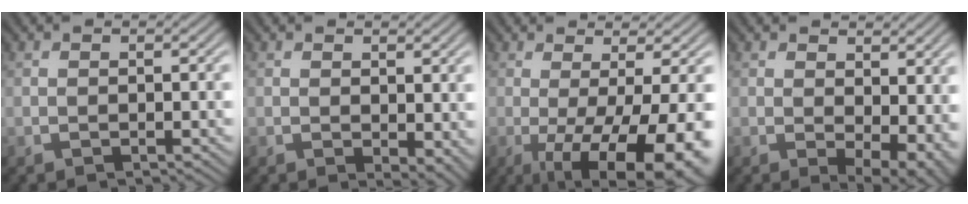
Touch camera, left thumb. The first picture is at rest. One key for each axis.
{"total": 3.5, "fx": 0.2, "fy": 2.0, "fz": 2.9, "tx": -0.038, "ty": -0.011, "tz": 0.007}
{"total": 12.4, "fx": -2.7, "fy": 3.2, "fz": 11.7, "tx": -0.143, "ty": 0.009, "tz": -0.029}
{"total": 6.3, "fx": 1.1, "fy": 3.5, "fz": 5.1, "tx": -0.069, "ty": -0.015, "tz": 0.025}